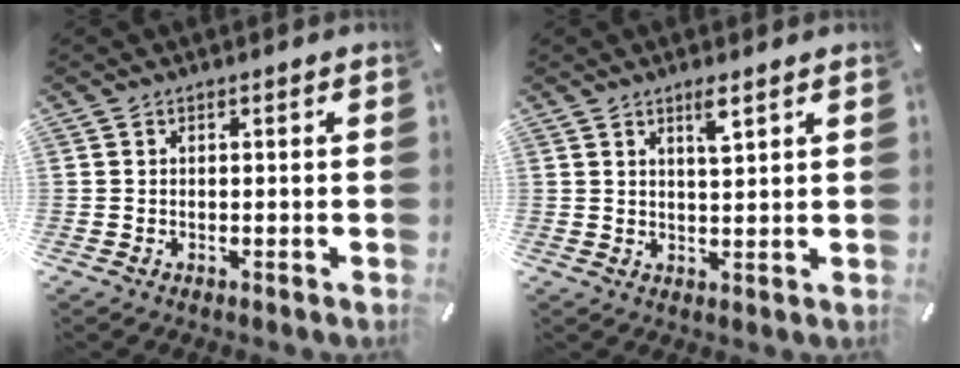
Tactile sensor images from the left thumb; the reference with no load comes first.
{"total": 3.9, "force": [2.5, 0.8, 2.9], "torque": [-0.057, -0.003, 0.041]}